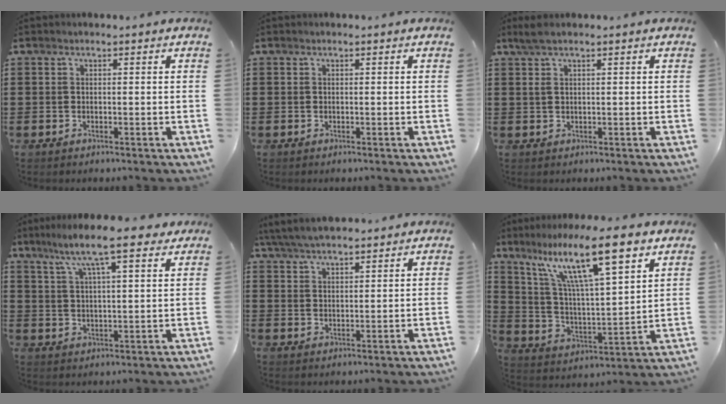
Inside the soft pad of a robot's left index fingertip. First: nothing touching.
{"total": 0.0}
{"total": 2.2, "force": [0.9, 0.4, 2.0], "torque": [-0.040, 0.001, 0.017]}
{"total": 9.6, "force": [7.1, 1.8, 6.3], "torque": [-0.126, -0.023, 0.120]}
{"total": 5.1, "force": [4.8, 0.5, 1.9], "torque": [-0.049, -0.009, 0.089]}
{"total": 14.3, "force": [9.3, 2.7, 10.5], "torque": [-0.202, -0.034, 0.154]}